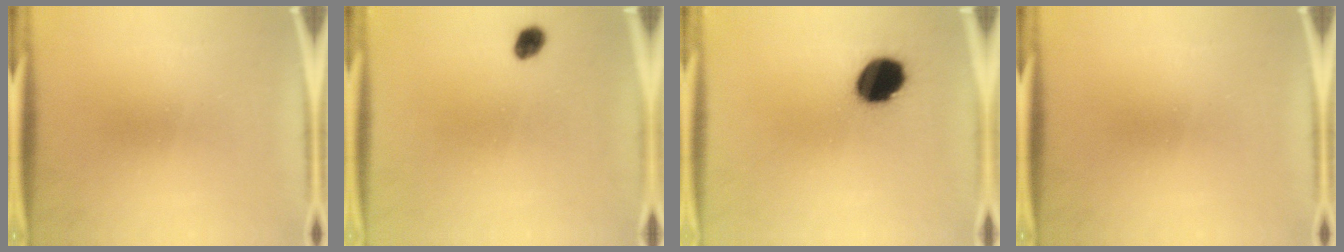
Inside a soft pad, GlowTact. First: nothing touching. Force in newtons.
{"total": 2.2}
{"total": 11.8}
{"total": 0.0}